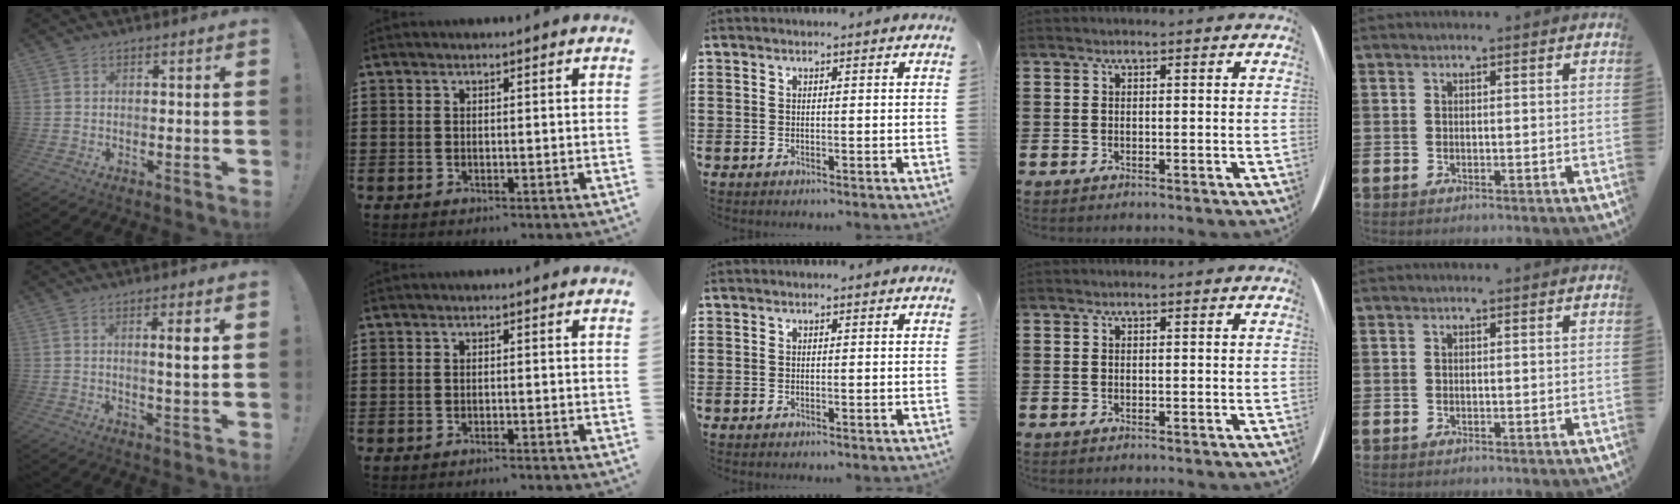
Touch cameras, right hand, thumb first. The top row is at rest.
{"thumb": {"total": 4.8, "force": [1.4, -0.1, 4.6], "torque": [-0.067, -0.012, 0.013]}, "index": {"total": 0.7, "force": [-0.7, -0.1, 0.2], "torque": [-0.005, -0.001, -0.014]}}